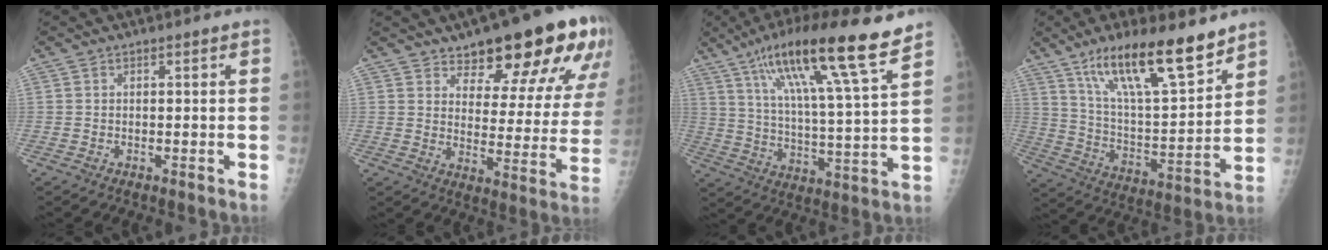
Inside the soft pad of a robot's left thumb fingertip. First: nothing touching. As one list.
[{"total": 20.7, "force": [13.7, 7.5, 13.6], "torque": [-0.130, -0.068, 0.182]}, {"total": 20.4, "force": [13.2, 1.6, 15.5], "torque": [-0.247, -0.043, 0.218]}, {"total": 20.3, "force": [13.8, 5.0, 14.0], "torque": [-0.213, -0.066, 0.245]}]